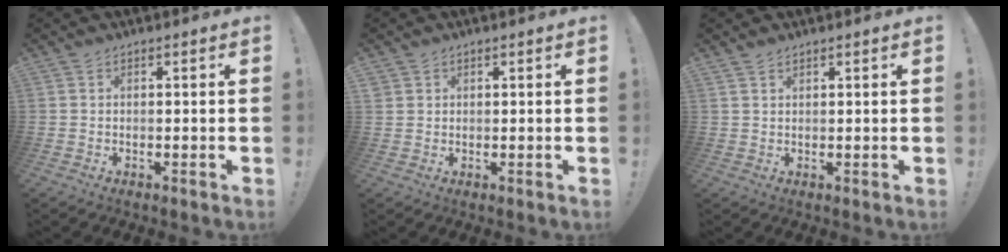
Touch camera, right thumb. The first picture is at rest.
{"total": 1.4, "force": [1.0, 1.0, 0.2], "torque": [-0.004, -0.005, 0.018]}
{"total": 1.5, "force": [1.3, 0.6, 0.5], "torque": [-0.010, -0.005, 0.025]}